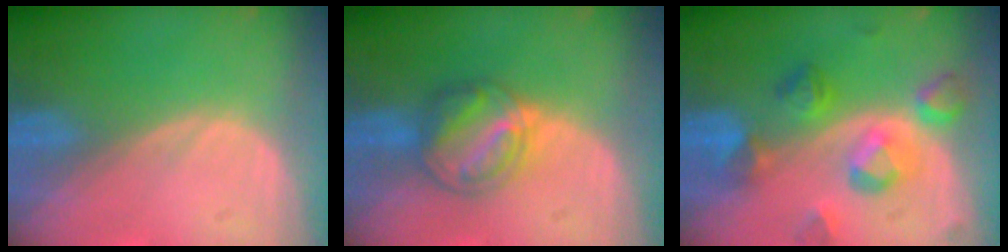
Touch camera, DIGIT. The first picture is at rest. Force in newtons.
{"total": 6.1, "press": 6.0, "slide": 0.8}
{"total": 8.1, "press": 8.1, "slide": 0.3}